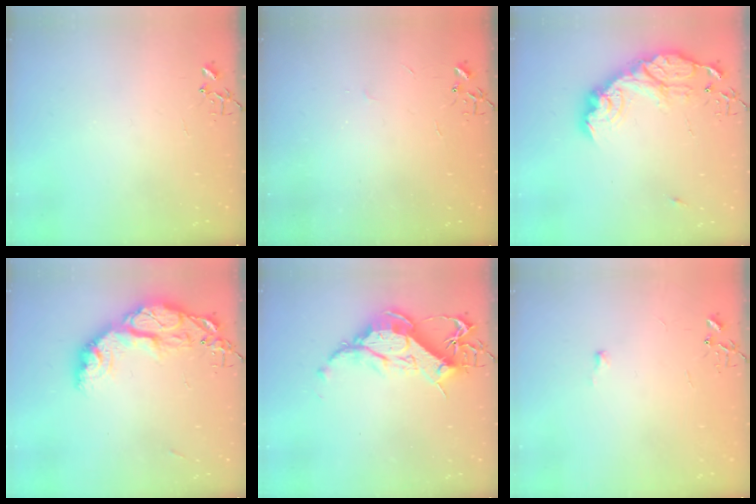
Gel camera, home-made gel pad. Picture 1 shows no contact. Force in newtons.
{"total": 2.1, "press": 2.1, "slide": 0.4}
{"total": 17.8, "press": 17.8, "slide": 1.3}
{"total": 18.7, "press": 18.6, "slide": 1.8}
{"total": 14.3, "press": 14.2, "slide": 1.5}
{"total": 3.6, "press": 3.5, "slide": 0.5}